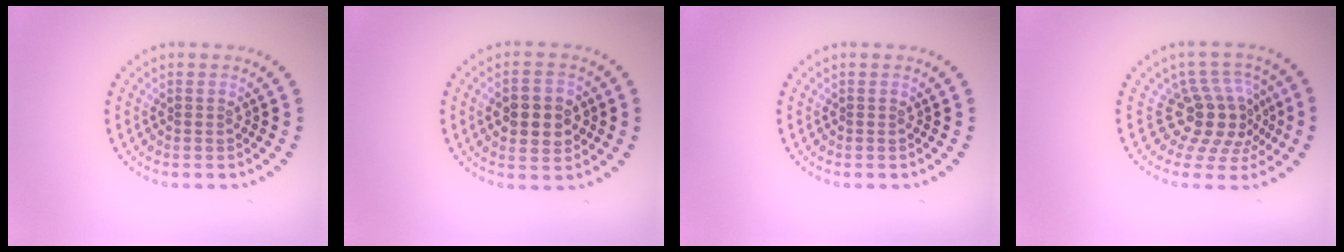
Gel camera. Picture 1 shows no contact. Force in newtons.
{"total": 4.4, "press": 4.4, "slide": 0.2}
{"total": 0.0}
{"total": 4.7, "press": 3.5, "slide": 3.2}